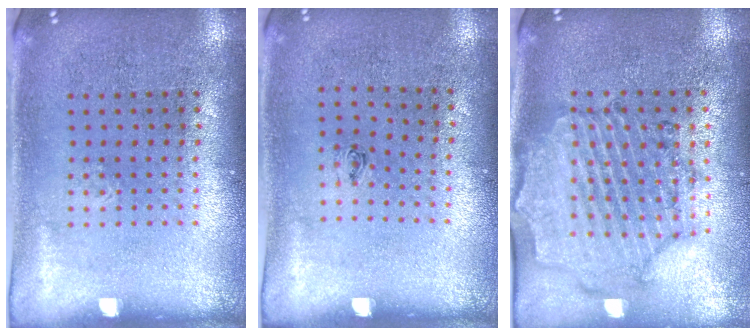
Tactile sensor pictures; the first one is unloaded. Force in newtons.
{"total": 0.5, "press": 0.1, "slide": 0.5}
{"total": 1.6, "press": 1.6, "slide": 0.3}